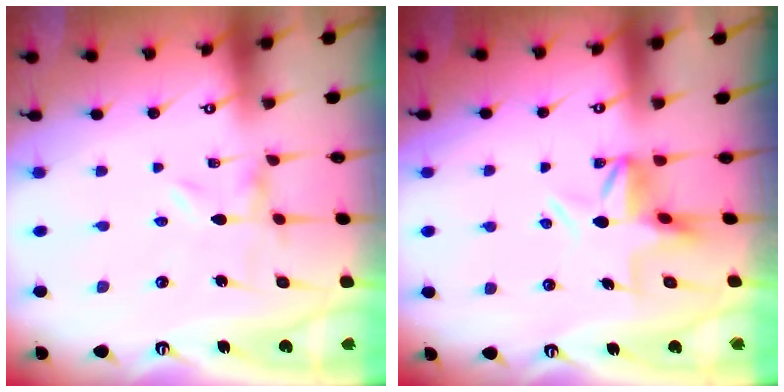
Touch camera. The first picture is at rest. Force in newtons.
{"total": 6.0, "press": 6.0, "slide": 0.4}